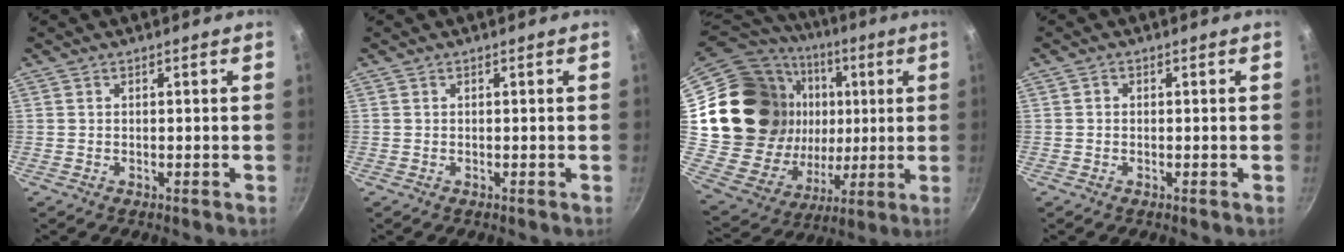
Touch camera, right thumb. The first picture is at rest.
{"total": 0.0}
{"total": 28.2, "force": [5.3, 23.2, 15.3], "torque": [-0.257, 0.014, 0.112]}
{"total": 0.7, "force": [0.0, 0.7, 0.3], "torque": [-0.005, 0.004, -0.001]}